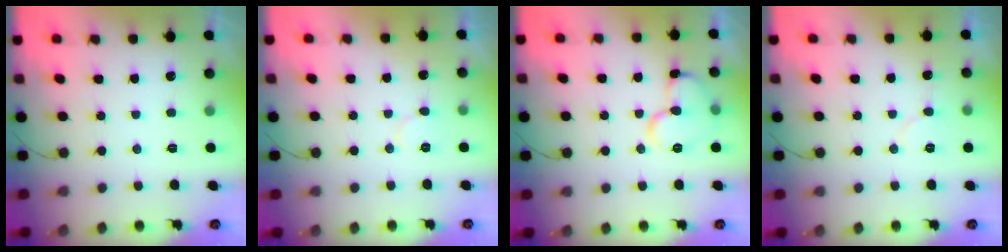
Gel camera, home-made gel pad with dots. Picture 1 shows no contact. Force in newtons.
{"total": 5.3, "press": 5.2, "slide": 0.6}
{"total": 11.3, "press": 11.2, "slide": 1.3}
{"total": 4.5, "press": 4.5, "slide": 0.4}